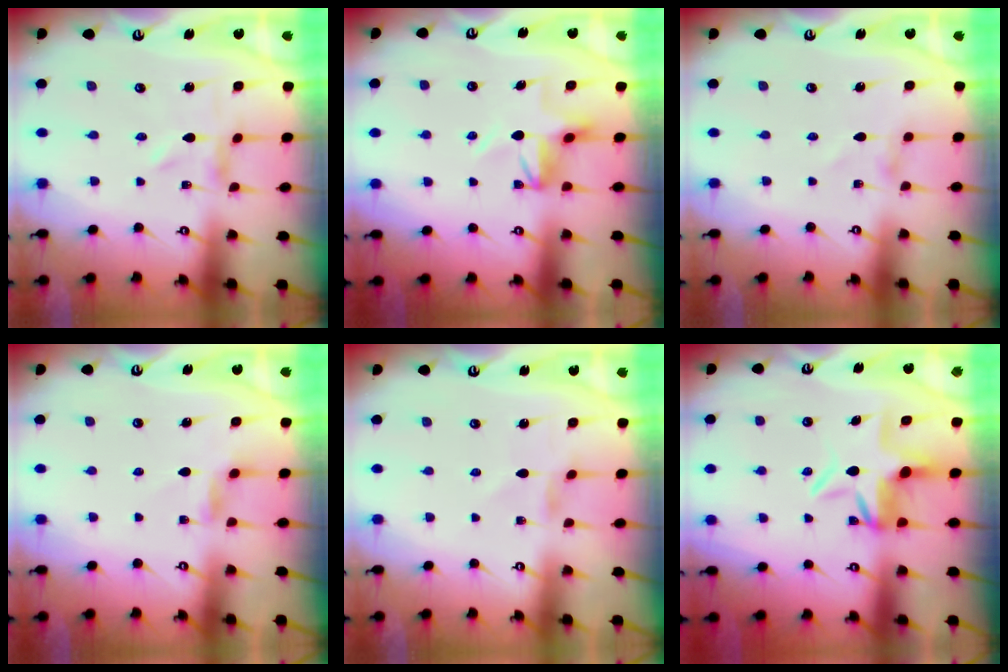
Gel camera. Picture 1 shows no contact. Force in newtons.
{"total": 5.8, "press": 5.7, "slide": 0.7}
{"total": 0.0}
{"total": 4.0, "press": 4.0, "slide": 0.5}
{"total": 1.2, "press": 1.2, "slide": 0.4}
{"total": 6.0, "press": 5.9, "slide": 0.8}